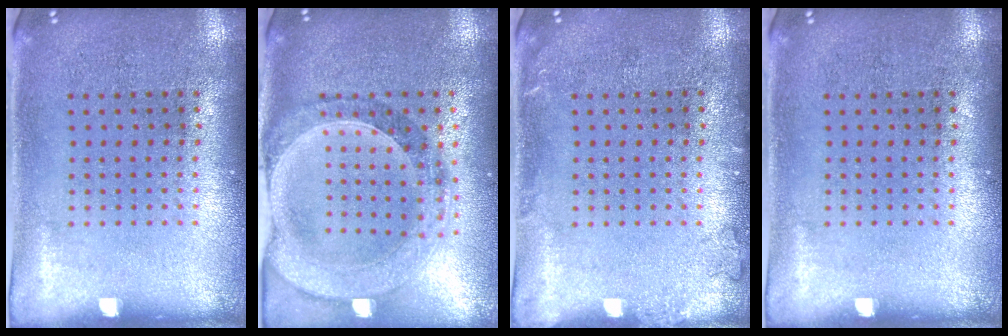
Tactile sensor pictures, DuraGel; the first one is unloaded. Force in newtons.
{"total": 1.4, "press": 1.3, "slide": 0.4}
{"total": 1.0, "press": 1.0, "slide": 0.1}
{"total": 0.0}